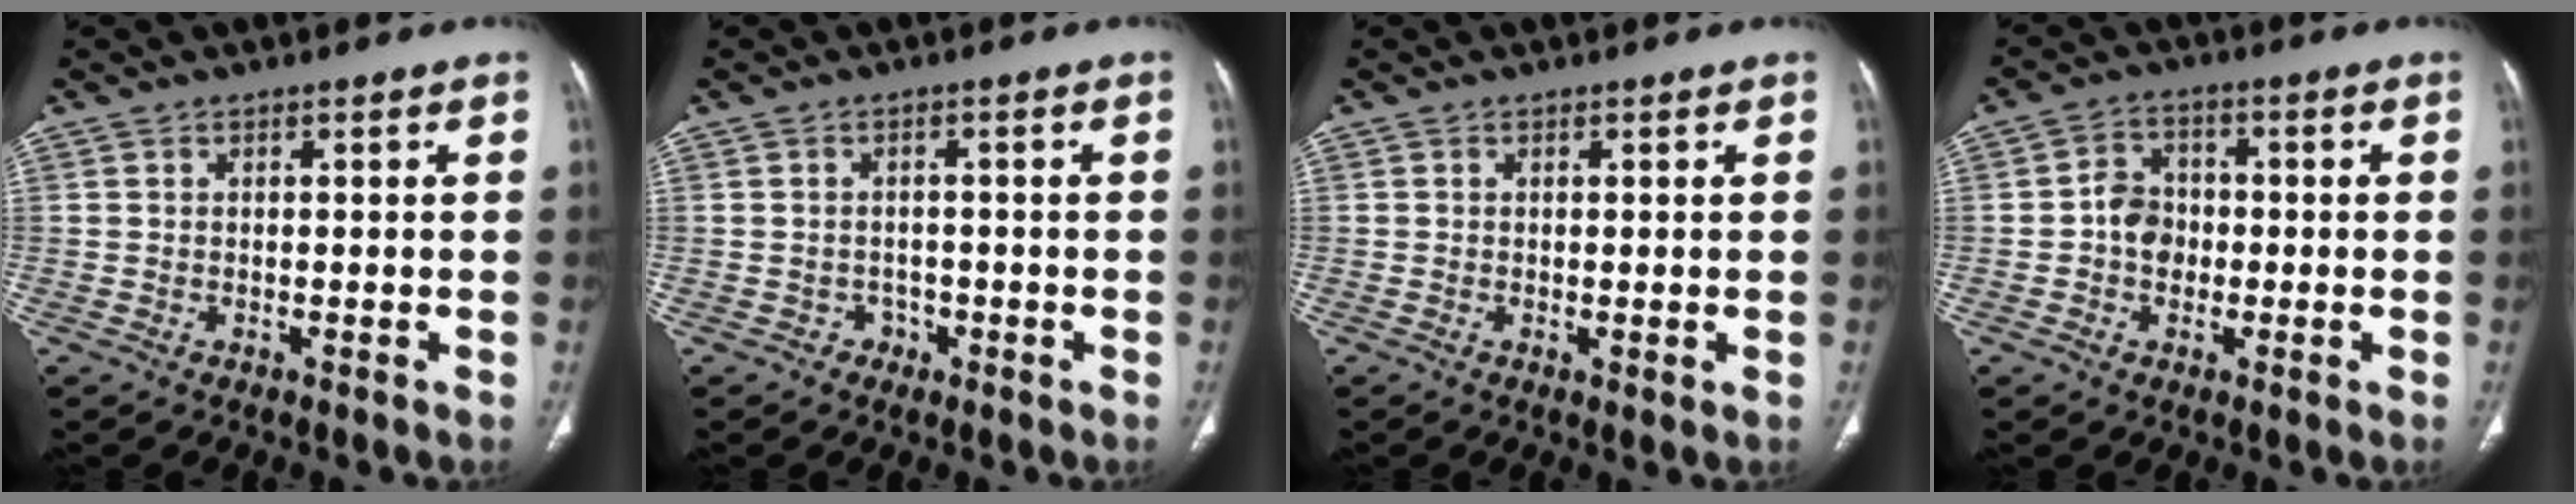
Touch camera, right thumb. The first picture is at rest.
{"total": 1.8, "force": [-0.9, 1.6, 0.2], "torque": [0.004, 0.010, -0.015]}
{"total": 0.8, "force": [0.1, 0.2, 0.7], "torque": [-0.017, -0.005, 0.001]}
{"total": 5.6, "force": [-0.7, 4.7, 3.0], "torque": [-0.028, 0.015, -0.019]}